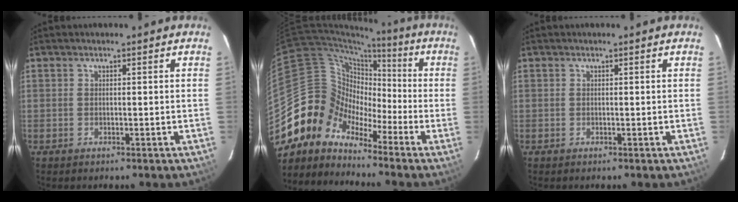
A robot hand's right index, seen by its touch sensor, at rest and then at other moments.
{"total": 10.3, "force": [-6.9, 7.5, 0.5], "torque": [-0.022, 0.053, -0.162]}
{"total": 0.0}